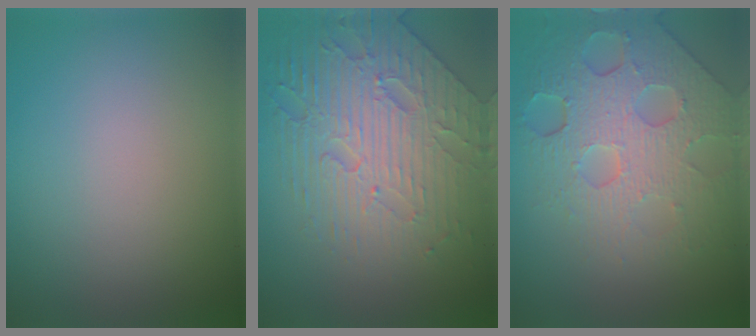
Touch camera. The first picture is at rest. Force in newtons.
{"total": 7.3, "press": 5.5, "slide": 4.8}
{"total": 8.3, "press": 5.5, "slide": 6.2}